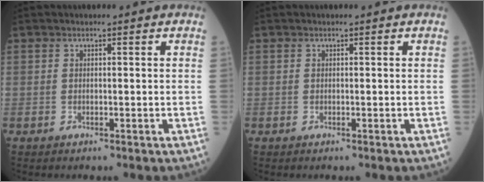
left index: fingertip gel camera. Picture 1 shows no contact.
{"total": 0.0}